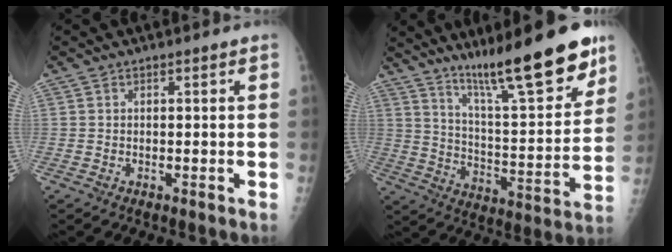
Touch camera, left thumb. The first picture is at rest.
{"total": 20.9, "force": [14.5, 3.6, 14.6], "torque": [-0.191, -0.078, 0.238]}